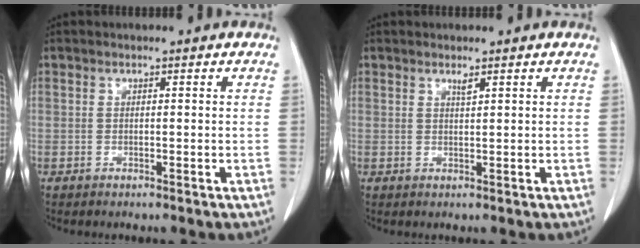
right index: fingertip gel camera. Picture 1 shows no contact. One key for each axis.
{"total": 0.8, "fx": 0.7, "fy": -0.1, "fz": 0.5, "tx": -0.012, "ty": -0.005, "tz": 0.013}